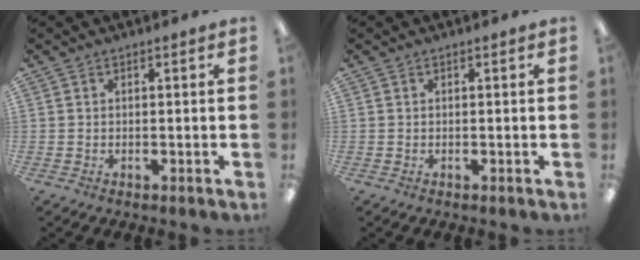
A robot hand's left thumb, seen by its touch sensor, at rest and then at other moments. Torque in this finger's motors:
{"motor_torque": [-0.01, 0.01, 0.00, 0.00, 0.00]}